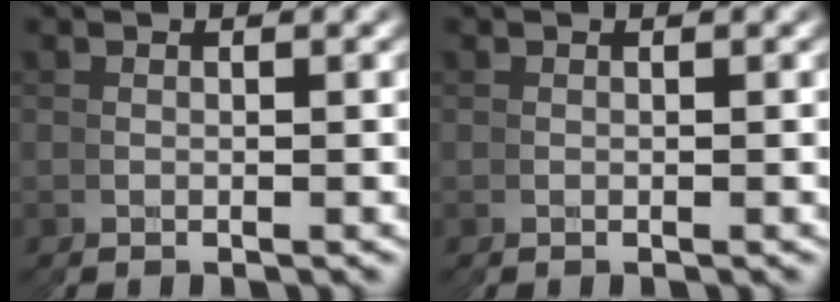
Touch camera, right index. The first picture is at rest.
{"total": 0.0}